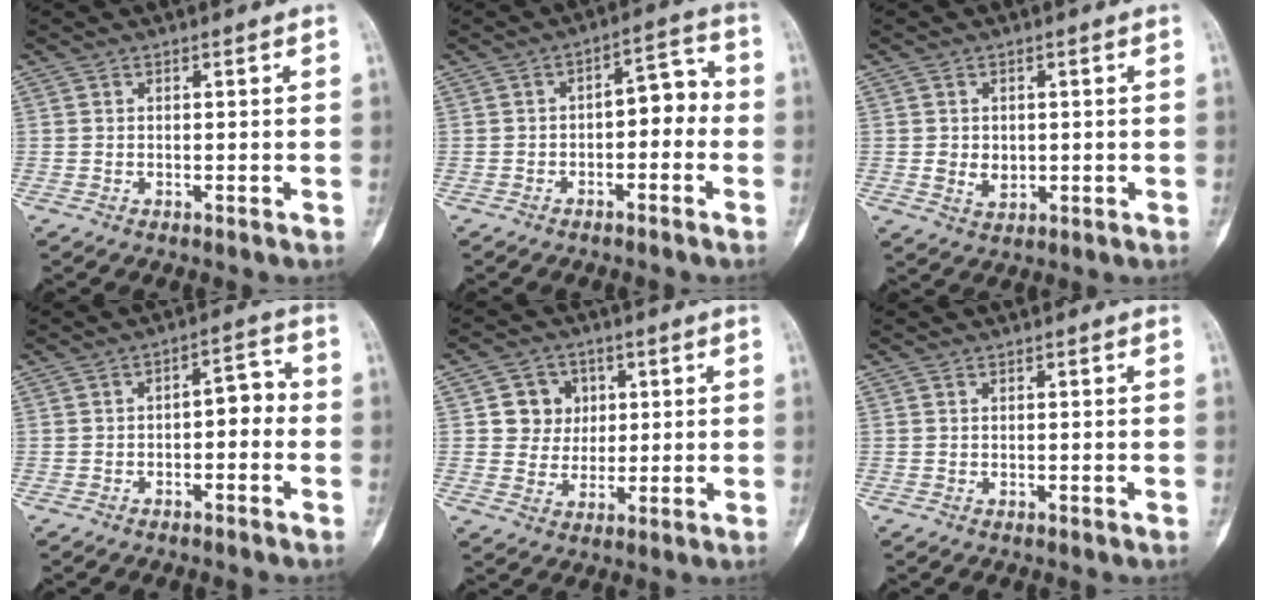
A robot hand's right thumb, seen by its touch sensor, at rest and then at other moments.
{"total": 6.6, "force": [-1.4, 3.8, 5.2], "torque": [-0.050, 0.041, -0.031]}
{"total": 3.6, "force": [0.0, 2.9, 2.1], "torque": [-0.022, -0.003, 0.010]}
{"total": 5.0, "force": [-1.2, 2.6, 4.1], "torque": [-0.041, 0.034, -0.025]}
{"total": 7.3, "force": [1.8, 6.8, 1.9], "torque": [0.008, 0.001, 0.030]}
{"total": 0.0}